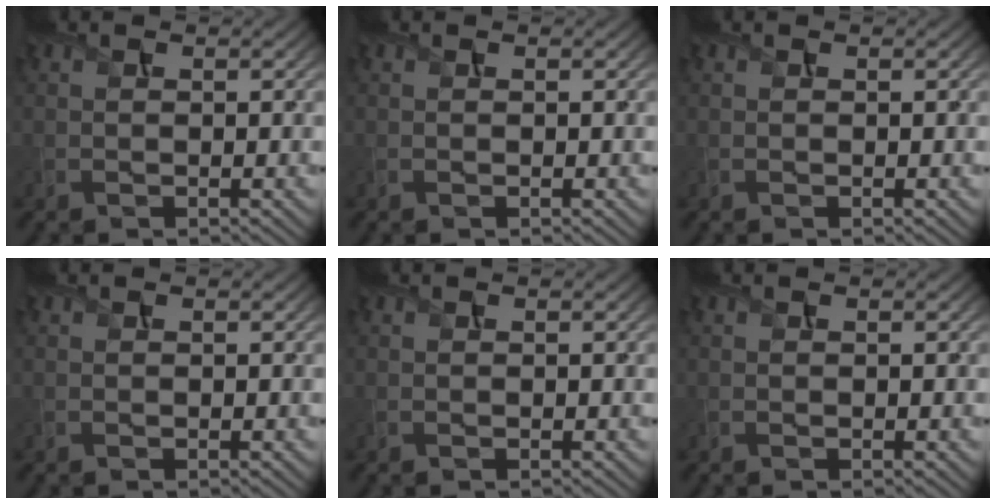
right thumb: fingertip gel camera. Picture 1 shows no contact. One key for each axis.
{"total": 0.0}
{"total": 0.0}
{"total": 0.0}
{"total": 0.0}
{"total": 0.0}